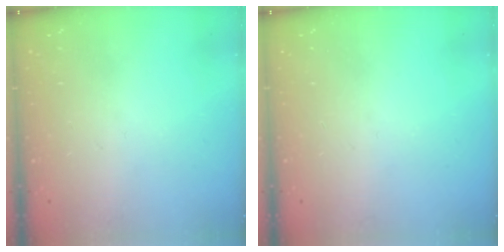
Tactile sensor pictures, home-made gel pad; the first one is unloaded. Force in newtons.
{"total": 0.0}